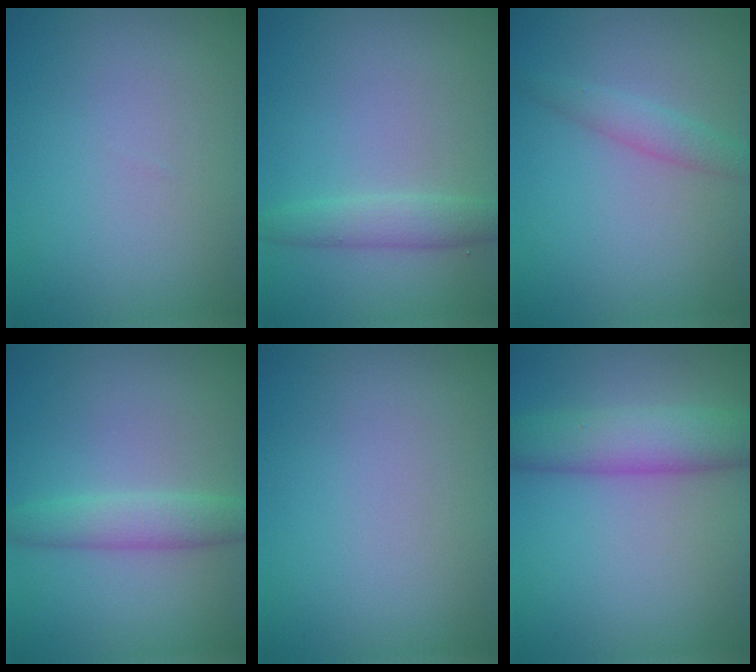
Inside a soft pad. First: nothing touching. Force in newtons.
{"total": 2.4, "press": 2.4, "slide": 0.1}
{"total": 1.8, "press": 1.8, "slide": 0.1}
{"total": 2.4, "press": 2.4, "slide": 0.2}
{"total": 0.0}
{"total": 5.1, "press": 5.1, "slide": 0.2}